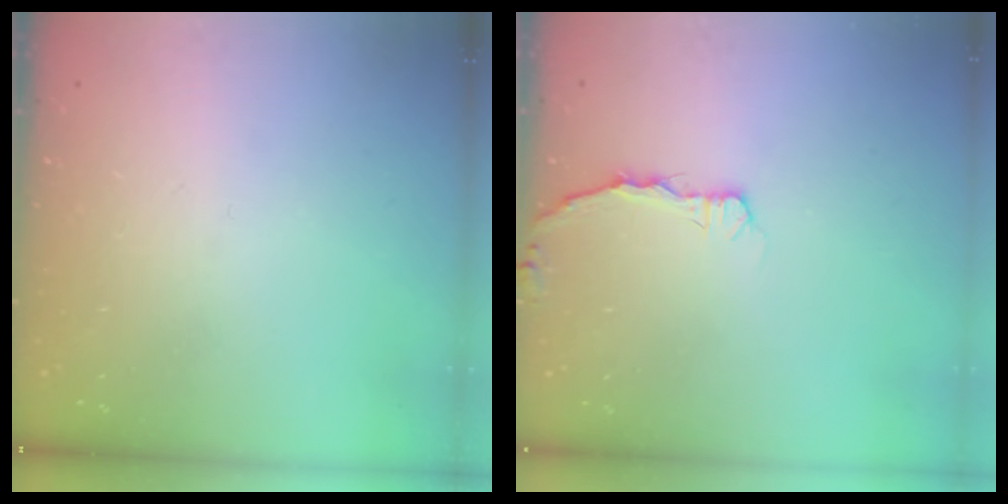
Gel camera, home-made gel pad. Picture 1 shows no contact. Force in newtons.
{"total": 2.9, "press": 2.9, "slide": 0.4}